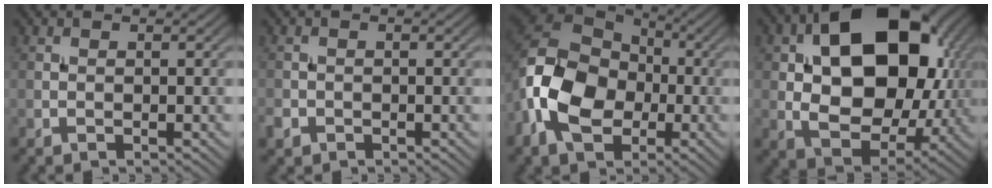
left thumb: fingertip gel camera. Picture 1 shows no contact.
{"total": 1.5, "force": [-0.9, 1.1, 0.4], "torque": [-0.012, -0.006, -0.021]}
{"total": 14.5, "force": [-3.6, 10.1, 9.8], "torque": [-0.230, -0.012, -0.084]}
{"total": 17.8, "force": [3.6, 11.7, 12.9], "torque": [-0.209, -0.002, 0.066]}